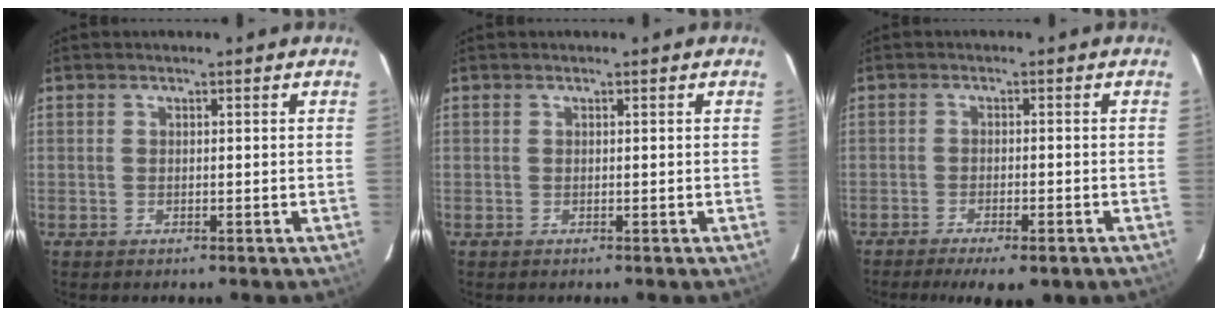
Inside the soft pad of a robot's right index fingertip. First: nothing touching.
{"total": 0.0}
{"total": 8.1, "force": [-6.0, 2.2, 4.9], "torque": [-0.110, -0.024, -0.089]}